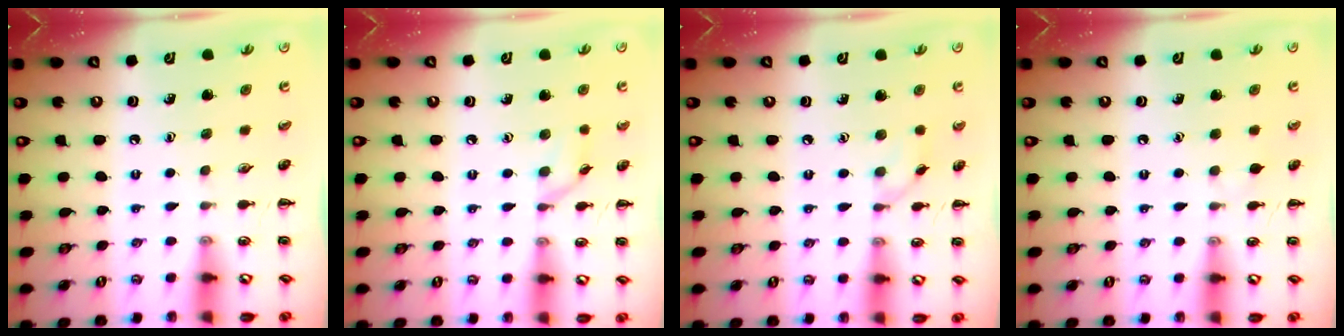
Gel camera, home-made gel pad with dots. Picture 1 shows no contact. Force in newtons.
{"total": 6.8, "press": 6.7, "slide": 0.7}
{"total": 4.1, "press": 4.0, "slide": 0.8}
{"total": 3.4, "press": 3.1, "slide": 1.3}